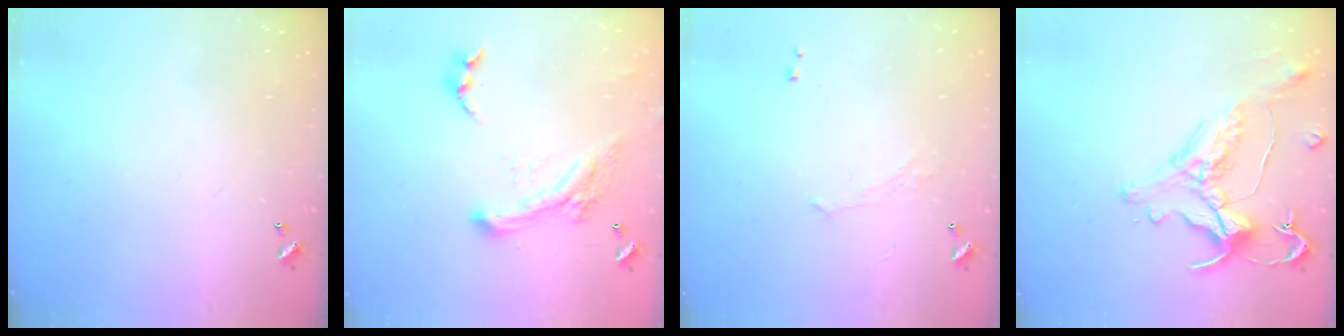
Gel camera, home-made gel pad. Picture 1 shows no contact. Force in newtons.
{"total": 3.2, "press": 2.9, "slide": 1.2}
{"total": 0.9, "press": 0.7, "slide": 0.5}
{"total": 0.7, "press": 0.1, "slide": 0.7}